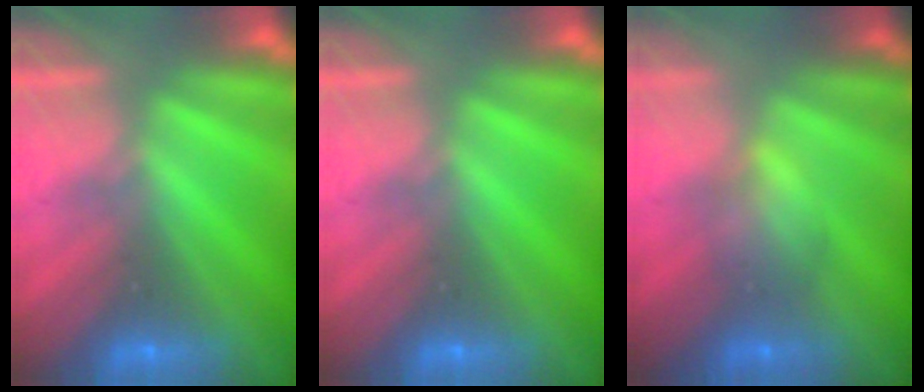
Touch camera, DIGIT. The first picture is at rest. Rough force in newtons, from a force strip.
{"total": 0.0}
{"total": 1.9}